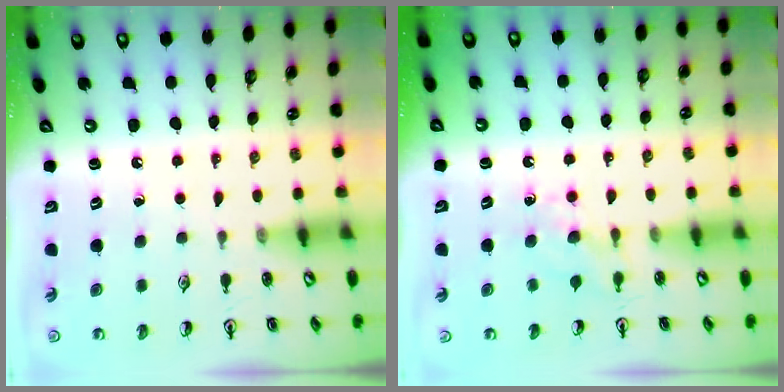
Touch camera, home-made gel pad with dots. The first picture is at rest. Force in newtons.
{"total": 4.1, "press": 4.0, "slide": 0.6}